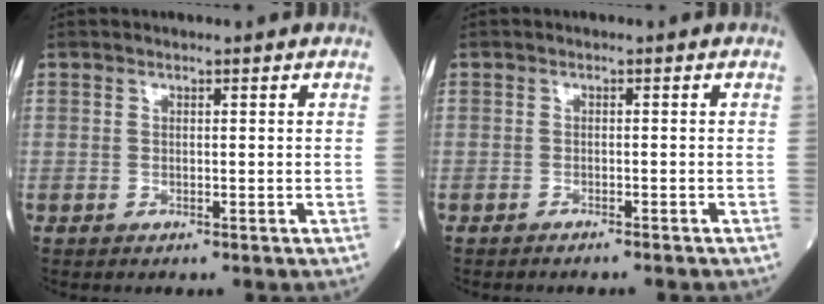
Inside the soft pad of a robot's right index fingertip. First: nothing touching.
{"total": 2.0, "force": [-1.8, -0.1, 0.8], "torque": [-0.013, 0.000, -0.022]}